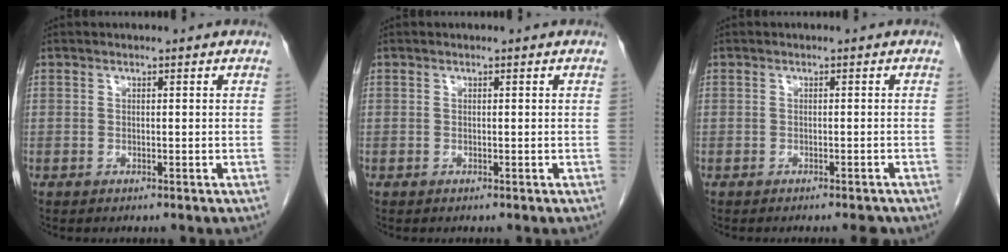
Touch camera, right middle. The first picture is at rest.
{"total": 0.0}
{"total": 2.0, "force": [-1.8, 0.0, 0.7], "torque": [-0.005, -0.004, -0.023]}